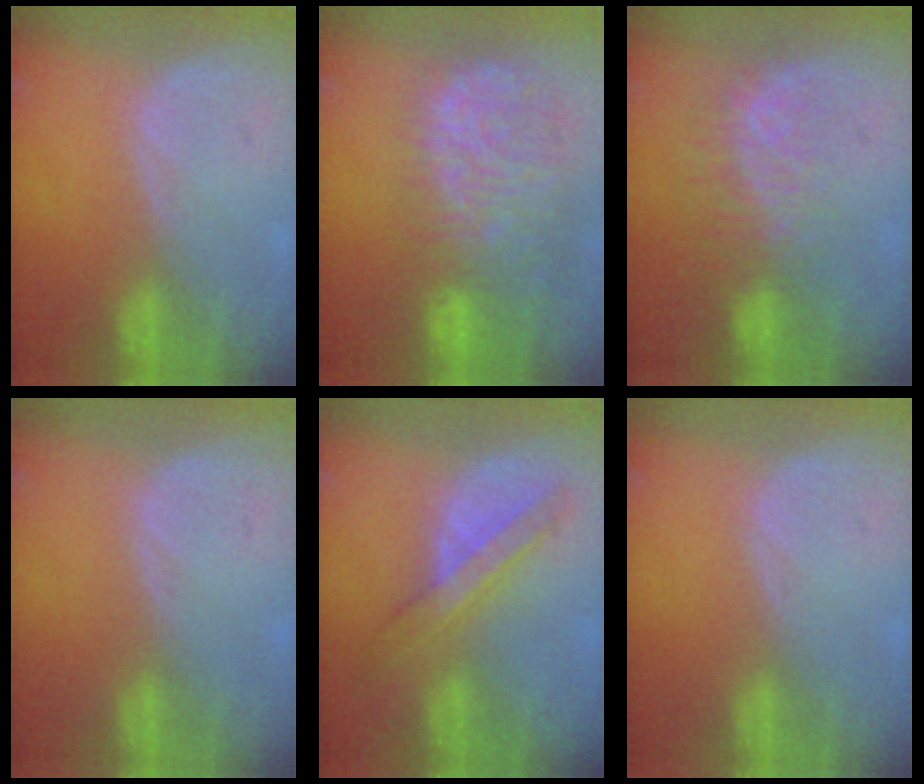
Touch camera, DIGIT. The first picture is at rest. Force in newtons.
{"total": 13.1, "press": 10.8, "slide": 7.3}
{"total": 8.3, "press": 7.1, "slide": 4.4}
{"total": 0.0}
{"total": 6.3, "press": 6.2, "slide": 1.2}
{"total": 0.0}